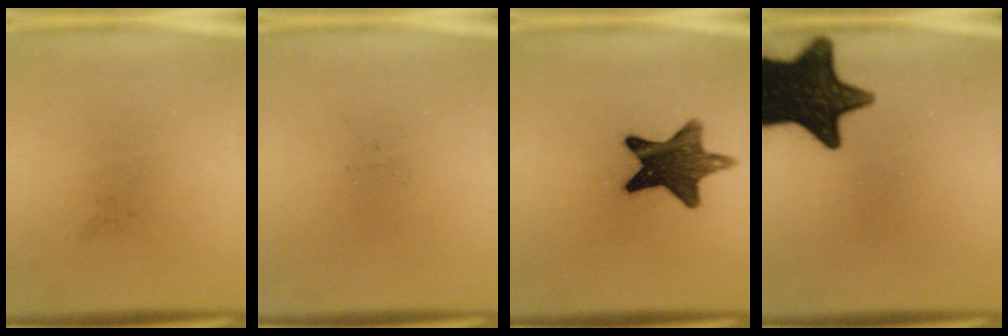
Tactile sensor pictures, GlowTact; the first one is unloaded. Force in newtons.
{"total": 0.0}
{"total": 13.3}
{"total": 16.5}